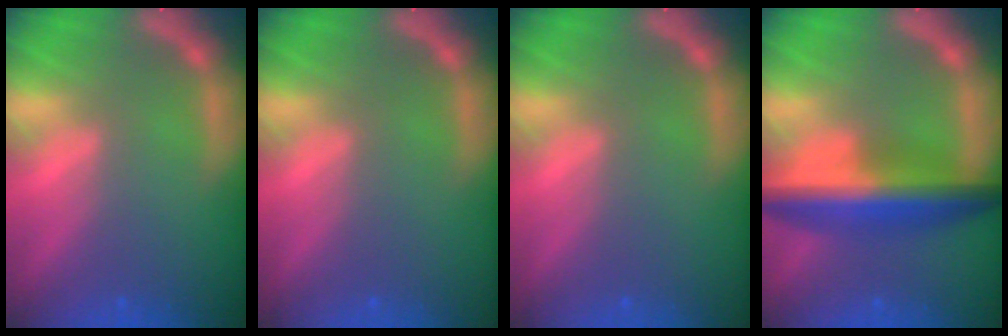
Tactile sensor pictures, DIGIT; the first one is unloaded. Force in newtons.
{"total": 0.0}
{"total": 0.0}
{"total": 8.0}